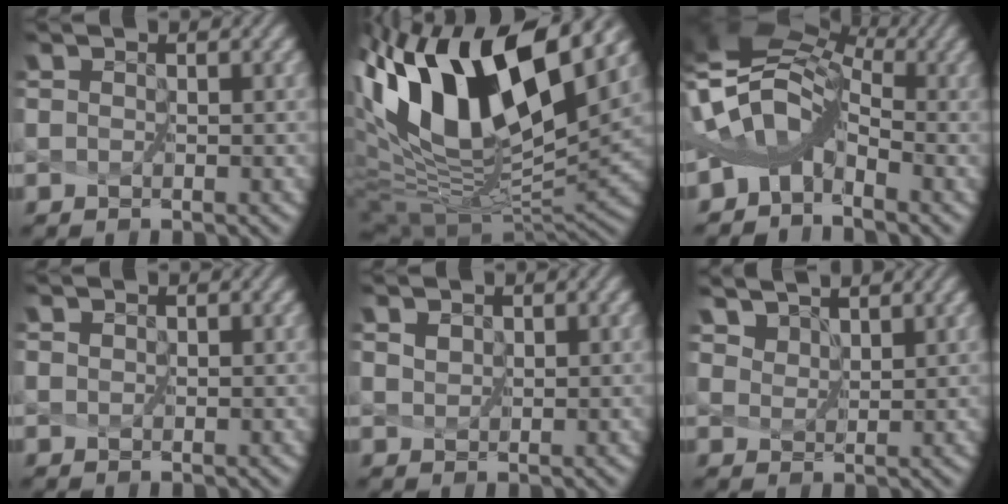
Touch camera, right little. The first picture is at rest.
{"total": 15.0, "force": [5.8, 6.2, 12.3], "torque": [-0.240, 0.012, 0.115]}
{"total": 5.1, "force": [-1.8, 3.1, 3.6], "torque": [-0.050, 0.013, -0.039]}
{"total": 0.7, "force": [0.3, 0.5, 0.4], "torque": [-0.006, 0.006, 0.004]}
{"total": 3.0, "force": [2.1, 1.7, 1.3], "torque": [-0.039, 0.004, 0.036]}
{"total": 5.2, "force": [4.6, 2.0, 1.4], "torque": [-0.072, -0.012, 0.095]}